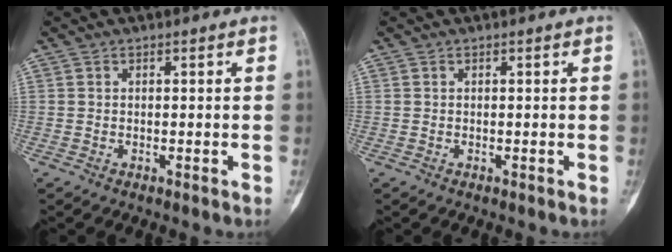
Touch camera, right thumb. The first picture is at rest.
{"total": 0.0}